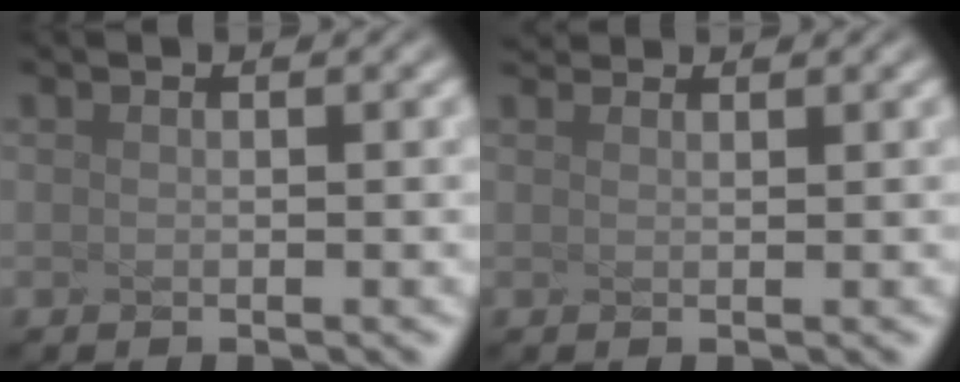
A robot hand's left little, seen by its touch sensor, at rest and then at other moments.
{"total": 2.6, "force": [2.3, 0.7, 1.0], "torque": [-0.011, 0.025, 0.026]}